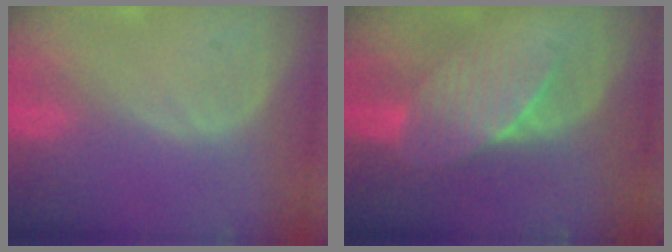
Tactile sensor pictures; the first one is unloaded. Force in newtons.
{"total": 7.1, "press": 6.7, "slide": 2.2}